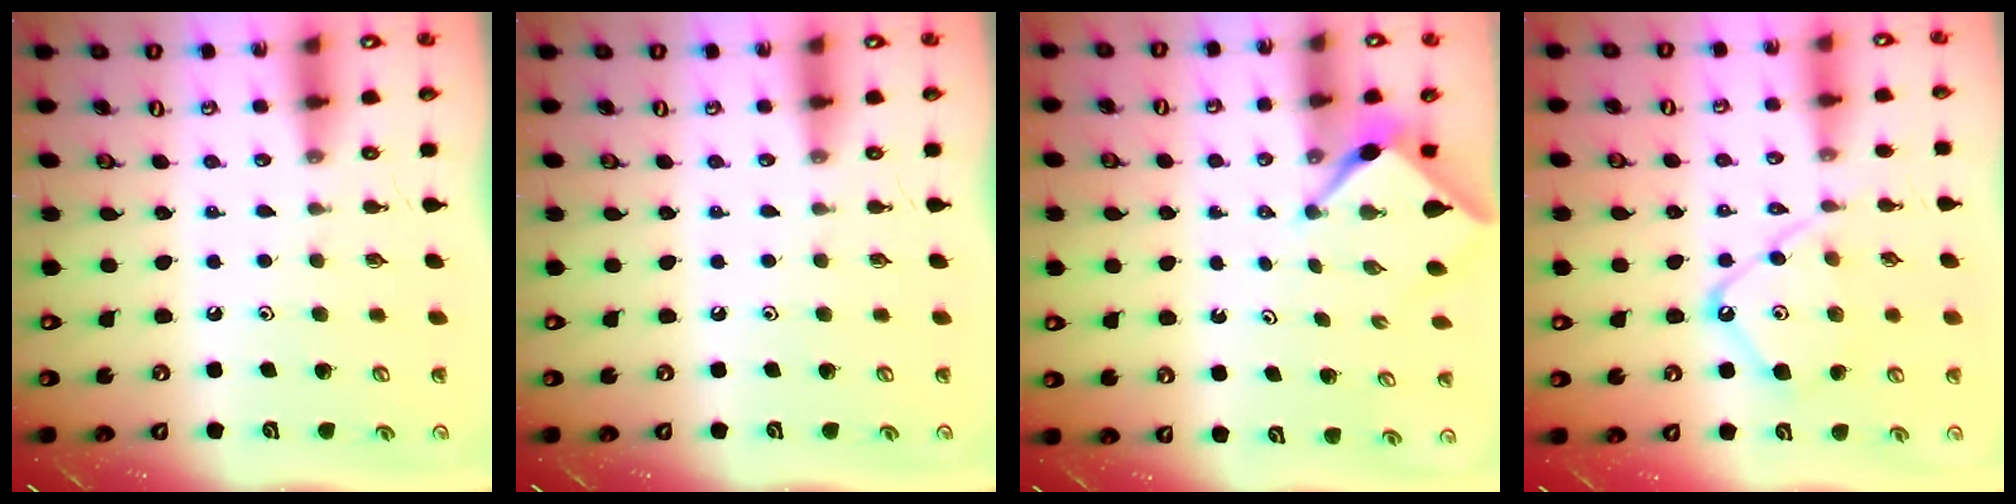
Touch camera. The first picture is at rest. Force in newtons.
{"total": 0.0}
{"total": 2.2, "press": 2.1, "slide": 0.3}
{"total": 10.9, "press": 10.8, "slide": 1.0}